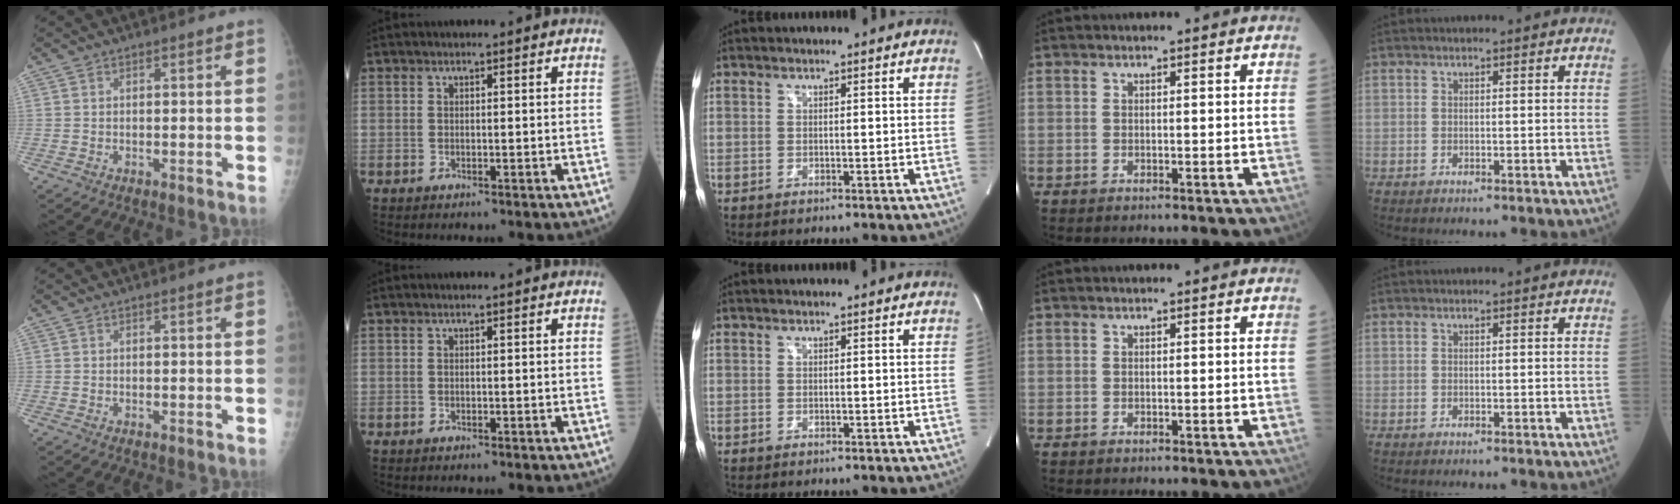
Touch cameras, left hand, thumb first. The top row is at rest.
{}